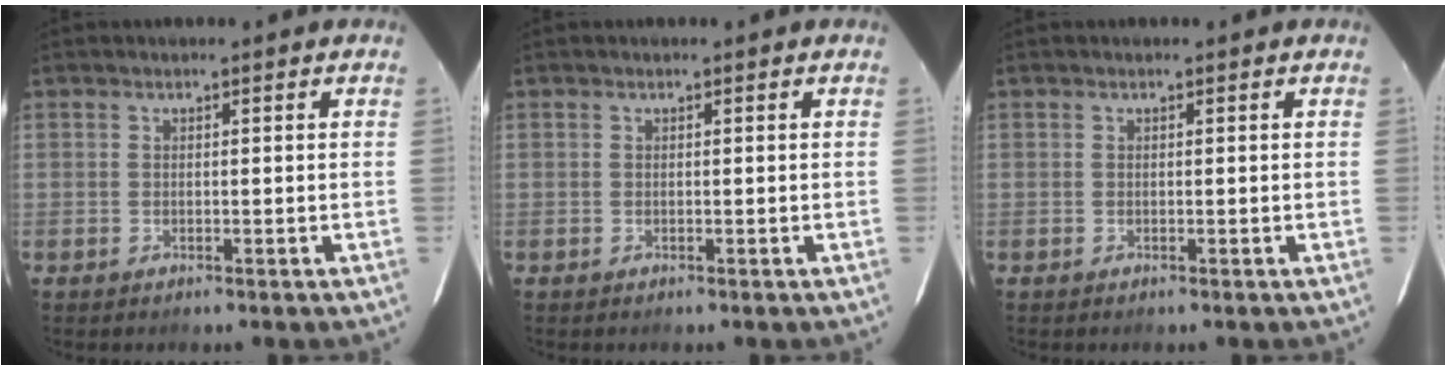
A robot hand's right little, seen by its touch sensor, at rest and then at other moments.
{"total": 0.0}
{"total": 0.0}